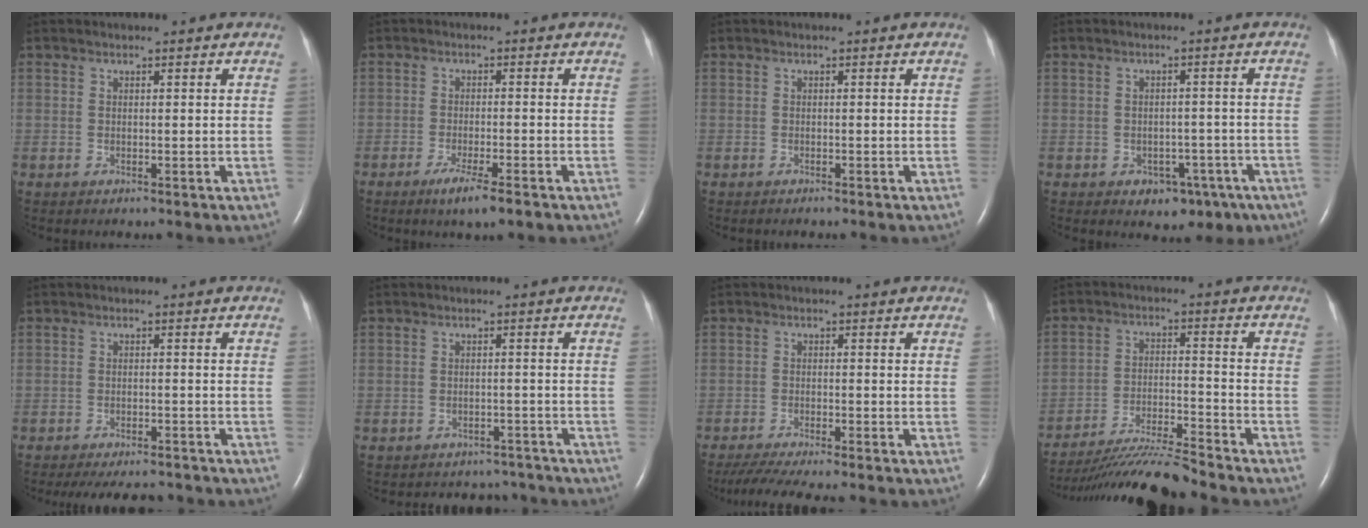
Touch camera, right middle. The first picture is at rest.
{"total": 5.2, "force": [-3.3, 0.0, 4.0], "torque": [-0.068, -0.014, -0.054]}
{"total": 0.5, "force": [-0.5, -0.1, 0.2], "torque": [-0.007, -0.001, -0.008]}
{"total": 6.1, "force": [-3.5, 4.1, 2.9], "torque": [-0.025, 0.016, -0.040]}
{"total": 10.5, "force": [-9.5, 2.1, 3.9], "torque": [-0.058, -0.009, -0.122]}
{"total": 8.5, "force": [-8.0, 2.9, 1.0], "torque": [-0.015, 0.012, -0.087]}
{"total": 9.6, "force": [-8.3, -0.4, 4.8], "torque": [-0.061, -0.024, -0.131]}
{"total": 12.0, "force": [-11.3, -1.5, 3.8], "torque": [-0.064, -0.009, -0.201]}